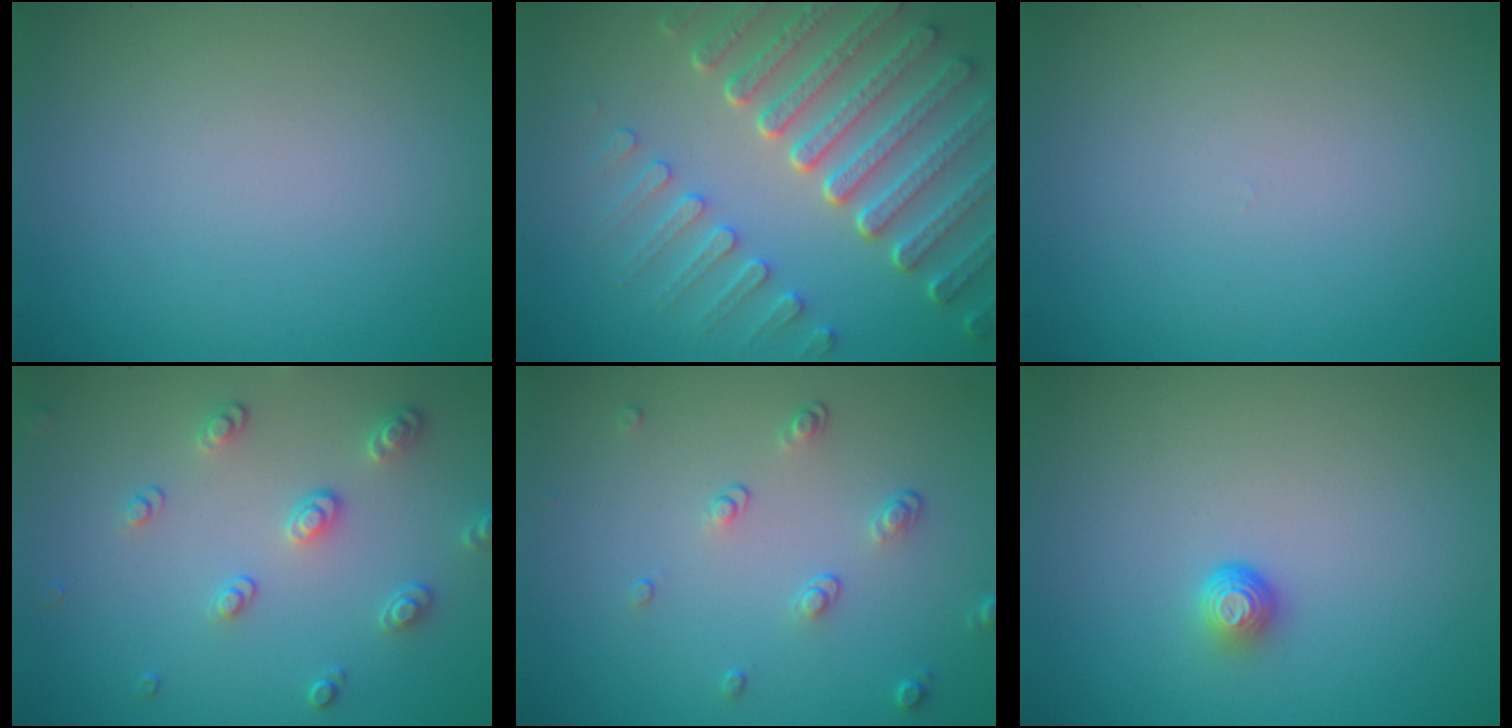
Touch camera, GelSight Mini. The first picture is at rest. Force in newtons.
{"total": 7.8, "press": 6.0, "slide": 5.0}
{"total": 0.0}
{"total": 2.6, "press": 2.5, "slide": 0.7}
{"total": 1.8, "press": 1.3, "slide": 1.2}
{"total": 1.5, "press": 1.0, "slide": 1.1}